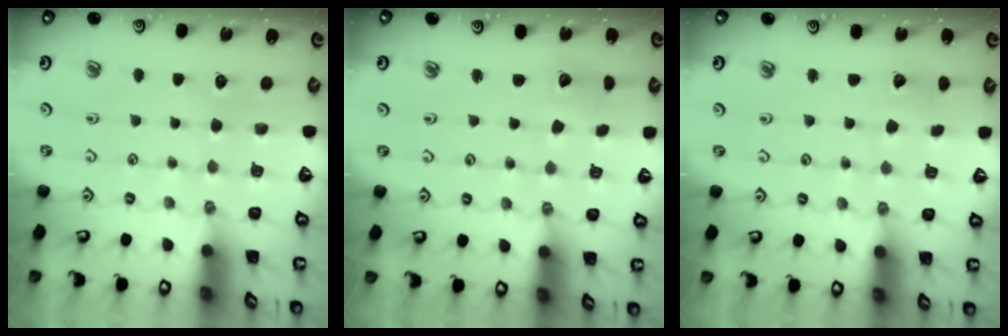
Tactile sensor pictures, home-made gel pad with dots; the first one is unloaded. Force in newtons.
{"total": 3.0, "press": 2.9, "slide": 0.4}
{"total": 2.4, "press": 2.4, "slide": 0.2}